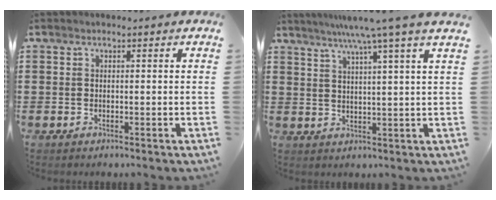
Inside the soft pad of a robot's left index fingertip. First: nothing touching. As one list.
[{"total": 6.9, "force": [5.1, -1.4, 4.5], "torque": [-0.099, -0.015, 0.082]}]